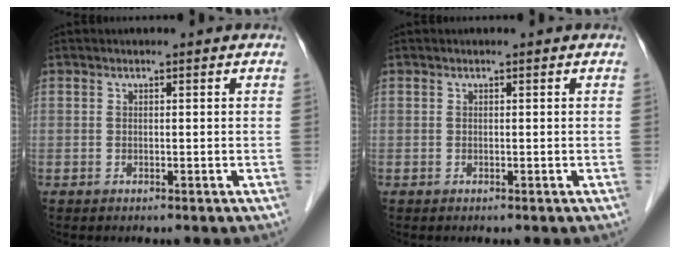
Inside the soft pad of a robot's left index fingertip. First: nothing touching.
{"total": 0.0}